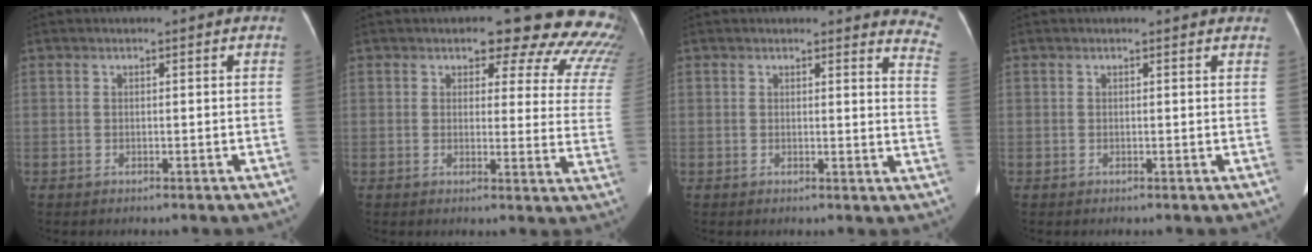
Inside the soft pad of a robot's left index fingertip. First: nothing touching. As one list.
[{"total": 16.6, "force": [15.0, 5.2, 5.0], "torque": [-0.015, -0.067, 0.129]}, {"total": 8.9, "force": [8.6, 1.4, 1.7], "torque": [0.013, -0.067, 0.048]}, {"total": 2.0, "force": [1.7, 0.9, 0.3], "torque": [-0.010, 0.010, 0.007]}]